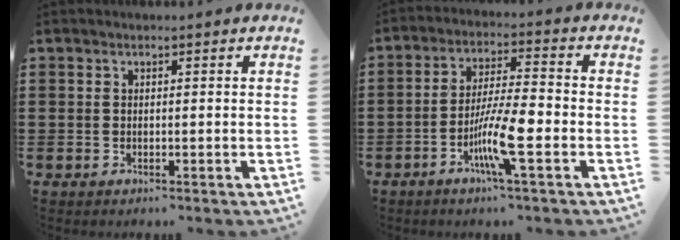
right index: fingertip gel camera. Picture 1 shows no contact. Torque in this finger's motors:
{"motor_torque": [1.12, -1.01, 0.76, 0.21]}